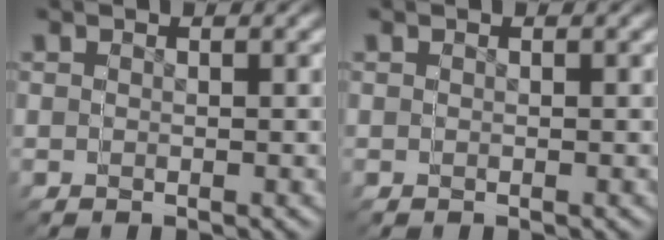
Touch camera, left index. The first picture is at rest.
{"total": 0.0}